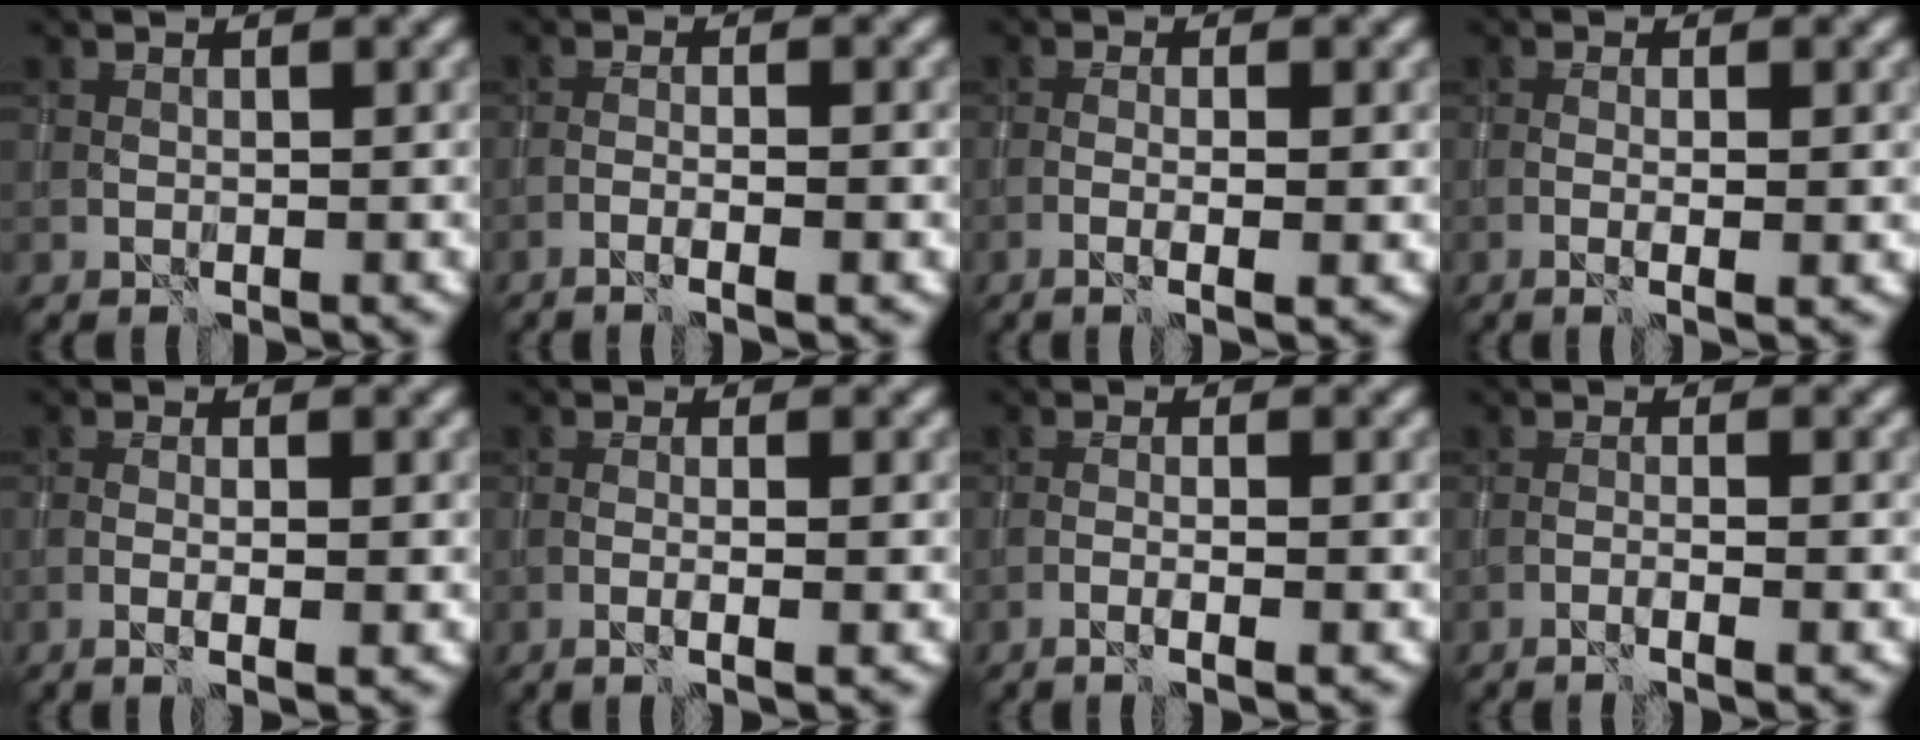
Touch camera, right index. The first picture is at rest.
{"total": 2.7, "force": [-1.5, 0.1, 2.2], "torque": [-0.041, 0.006, -0.034]}
{"total": 2.7, "force": [-0.8, 0.3, 2.6], "torque": [-0.045, 0.001, -0.021]}
{"total": 2.4, "force": [-0.4, 0.3, 2.4], "torque": [-0.041, 0.000, -0.012]}
{"total": 2.6, "force": [-0.7, 0.3, 2.5], "torque": [-0.045, 0.001, -0.016]}
{"total": 2.6, "force": [-0.8, 0.3, 2.4], "torque": [-0.039, 0.004, -0.020]}
{"total": 2.3, "force": [-1.1, 0.1, 2.0], "torque": [-0.035, 0.005, -0.028]}
{"total": 2.5, "force": [-1.4, 0.1, 2.1], "torque": [-0.035, 0.009, -0.033]}